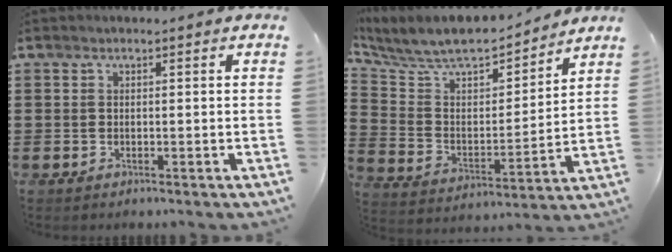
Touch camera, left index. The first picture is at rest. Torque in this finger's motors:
{"motor_torque": [2.14, 0.00, 0.52, 0.14]}